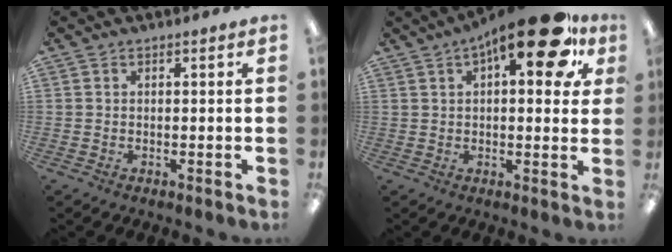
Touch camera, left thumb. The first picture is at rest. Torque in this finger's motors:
{"motor_torque": [-0.09, 1.02, 1.34, -1.43, 0.31]}